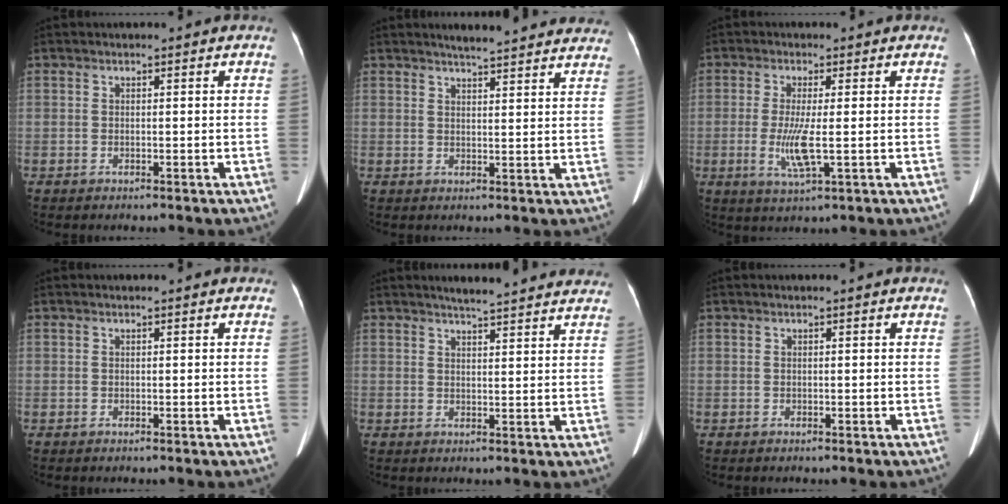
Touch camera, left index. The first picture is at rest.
{"total": 14.6, "force": [13.4, 1.7, 5.5], "torque": [-0.060, 0.012, 0.153]}
{"total": 5.3, "force": [-0.7, 0.6, 5.2], "torque": [-0.114, -0.015, -0.011]}
{"total": 1.1, "force": [1.0, 0.2, 0.5], "torque": [-0.008, 0.012, 0.009]}
{"total": 14.5, "force": [13.3, 1.3, 5.7], "torque": [-0.066, 0.010, 0.152]}
{"total": 0.6, "force": [0.5, -0.1, 0.3], "torque": [-0.004, 0.005, 0.012]}